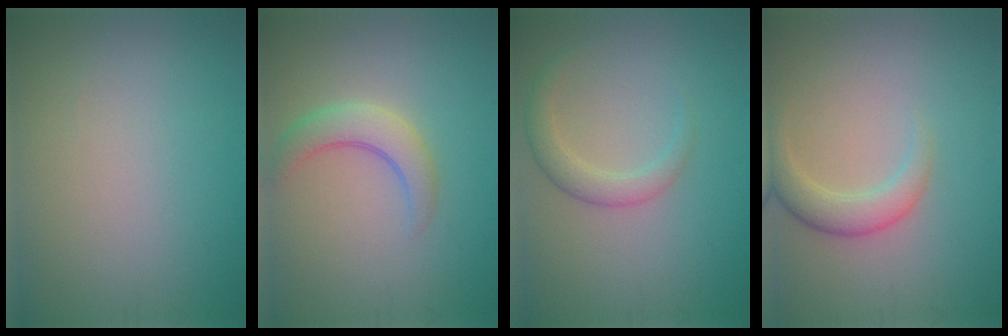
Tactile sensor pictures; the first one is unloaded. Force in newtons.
{"total": 3.0, "press": 3.0, "slide": 0.2}
{"total": 2.4, "press": 2.4, "slide": 0.1}
{"total": 2.8, "press": 2.8, "slide": 0.1}